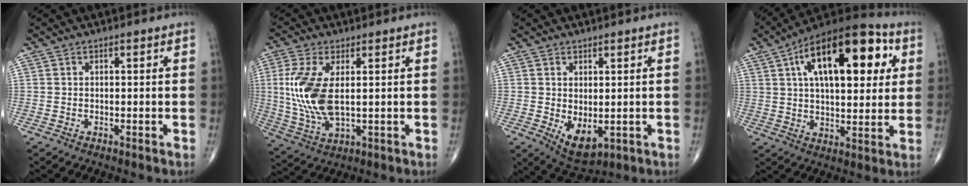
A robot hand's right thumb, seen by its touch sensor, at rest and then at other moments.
{"total": 12.3, "force": [1.3, 5.6, 10.9], "torque": [-0.249, -0.010, 0.035]}
{"total": 6.2, "force": [-0.9, 3.3, 5.2], "torque": [-0.071, -0.010, 0.004]}
{"total": 23.9, "force": [7.6, 11.1, 19.8], "torque": [-0.287, 0.013, 0.113]}